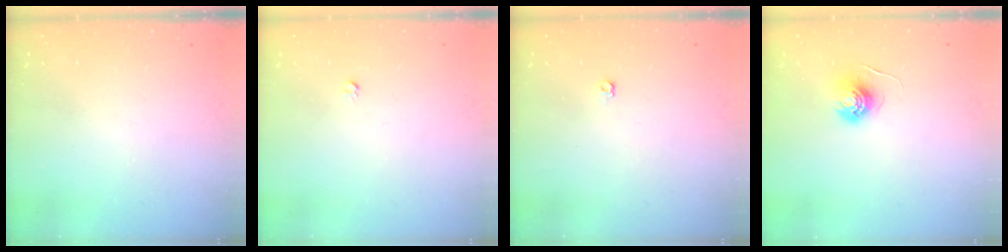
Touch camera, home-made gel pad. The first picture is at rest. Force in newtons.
{"total": 2.5, "press": 2.5, "slide": 0.2}
{"total": 3.6, "press": 3.5, "slide": 0.6}
{"total": 6.0, "press": 6.0, "slide": 0.3}